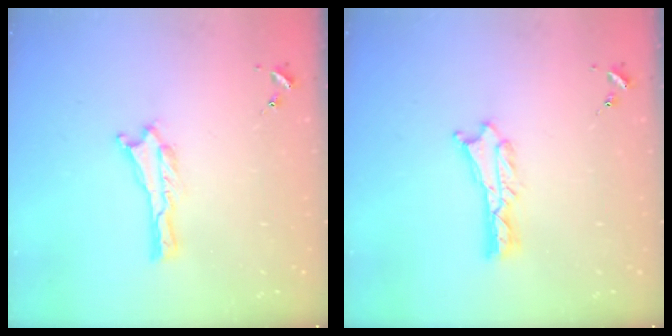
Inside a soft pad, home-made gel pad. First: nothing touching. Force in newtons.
{"total": 1.3, "press": 1.3, "slide": 0.1}